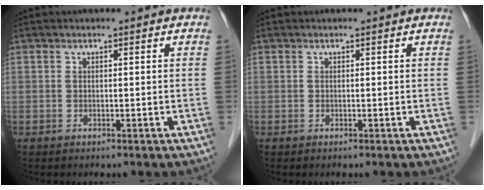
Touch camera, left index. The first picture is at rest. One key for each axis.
{"total": 0.0}